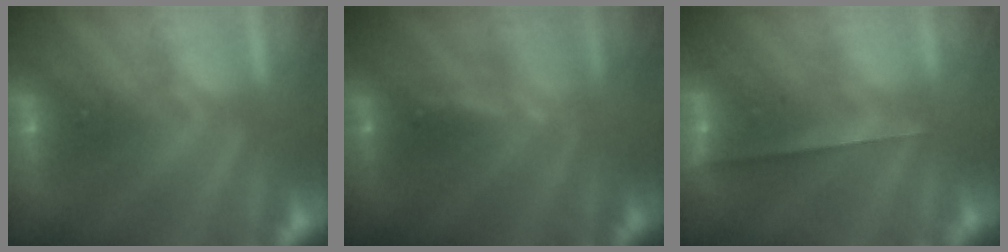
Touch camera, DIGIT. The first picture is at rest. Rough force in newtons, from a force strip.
{"total": 2.9}
{"total": 2.4}